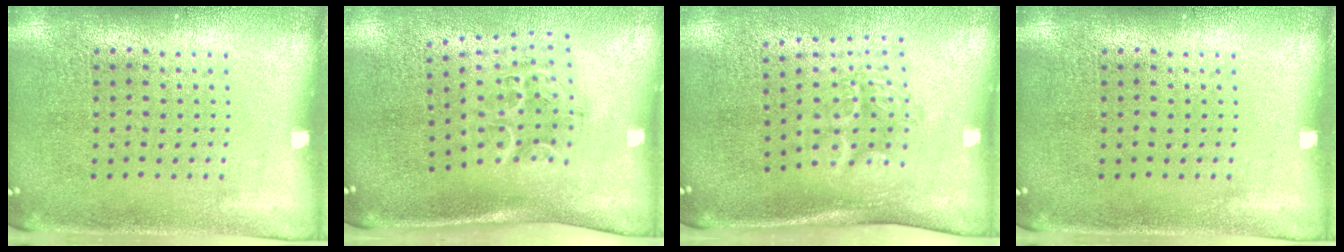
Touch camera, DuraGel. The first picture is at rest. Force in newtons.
{"total": 1.4, "press": 1.3, "slide": 0.7}
{"total": 1.8, "press": 1.2, "slide": 1.3}
{"total": 0.0}